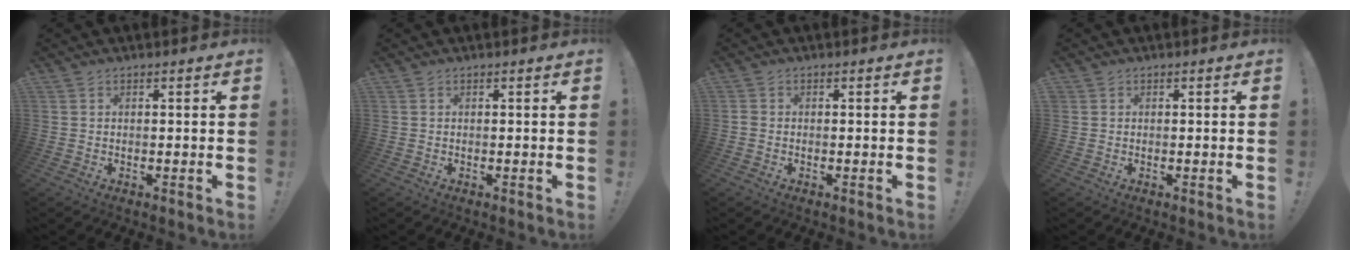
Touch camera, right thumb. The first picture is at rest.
{"total": 0.0}
{"total": 1.1, "force": [-0.4, 0.8, 0.6], "torque": [-0.013, 0.004, -0.006]}
{"total": 0.7, "force": [0.4, 0.6, -0.1], "torque": [0.000, 0.001, 0.008]}